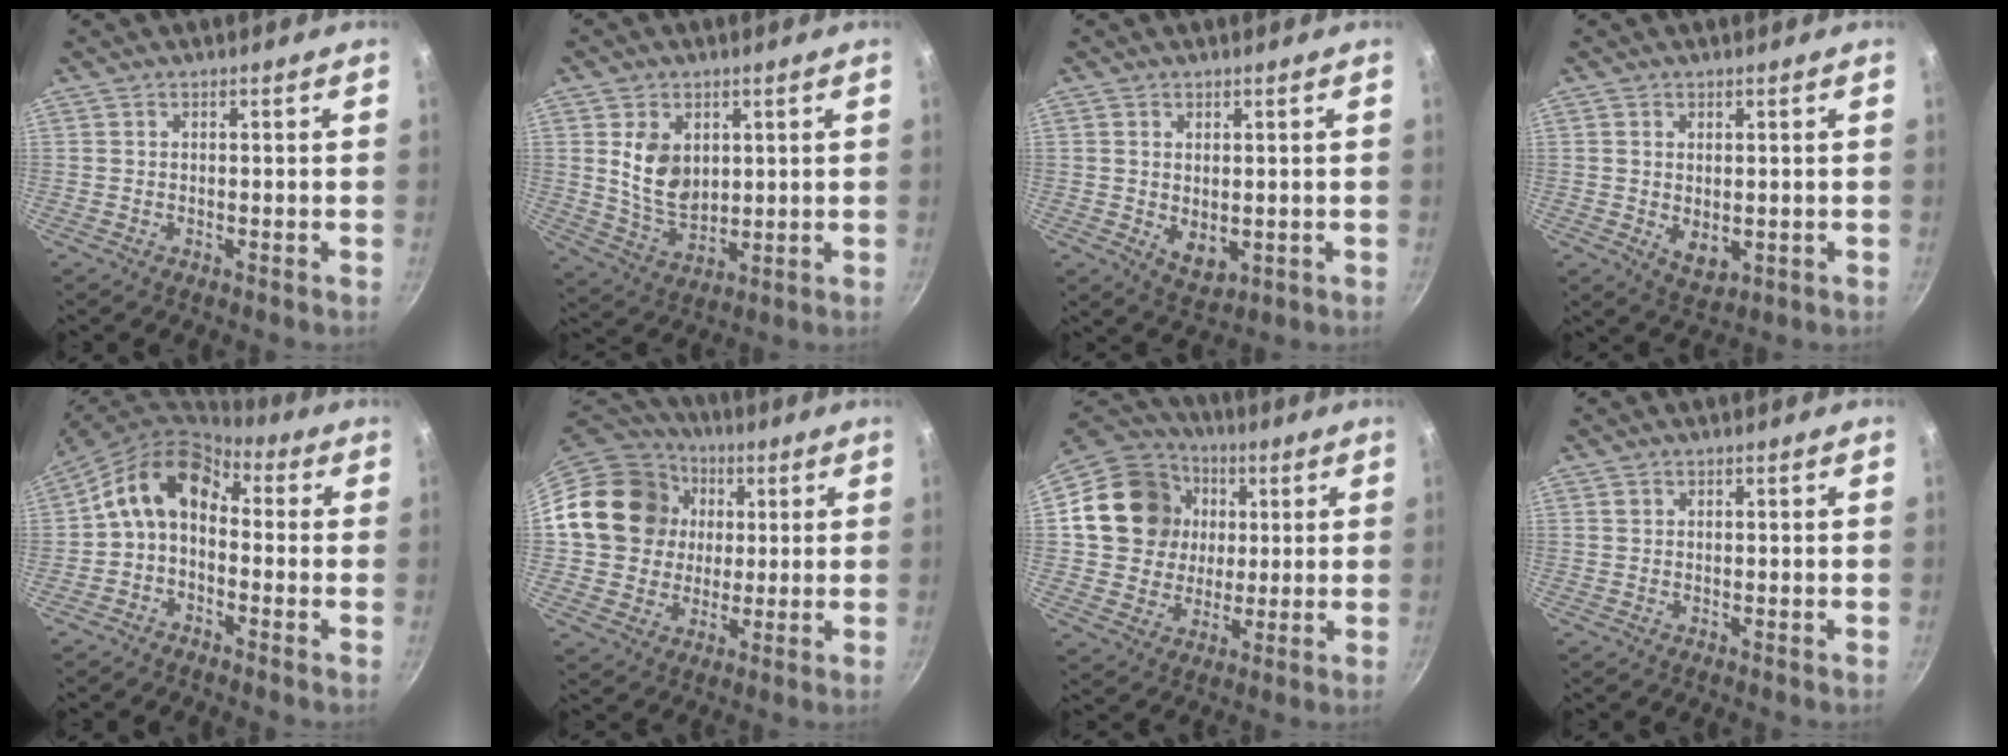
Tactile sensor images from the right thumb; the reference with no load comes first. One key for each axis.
{"total": 9.7, "fx": 2.3, "fy": 6.8, "fz": 6.6, "tx": -0.101, "ty": -0.023, "tz": 0.053}
{"total": 5.3, "fx": 0.1, "fy": 3.4, "fz": 4.0, "tx": -0.064, "ty": -0.016, "tz": 0.011}
{"total": 4.8, "fx": -0.1, "fy": 3.1, "fz": 3.7, "tx": -0.059, "ty": -0.014, "tz": 0.008}
{"total": 11.0, "fx": -0.1, "fy": 7.8, "fz": 7.8, "tx": -0.125, "ty": 0.043, "tz": -0.026}
{"total": 18.6, "fx": 3.0, "fy": 16.3, "fz": 8.3, "tx": -0.132, "ty": 0.022, "tz": 0.051}
{"total": 18.1, "fx": 3.3, "fy": 16.0, "fz": 8.0, "tx": -0.127, "ty": 0.018, "tz": 0.055}
{"total": 0.8, "fx": 0.3, "fy": 0.7, "fz": 0.3, "tx": -0.003, "ty": 0.002, "tz": 0.004}